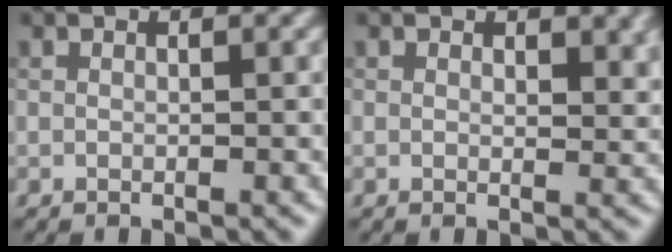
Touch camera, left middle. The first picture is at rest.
{"total": 2.0, "force": [1.0, 1.1, 1.3], "torque": [-0.013, -0.007, 0.017]}